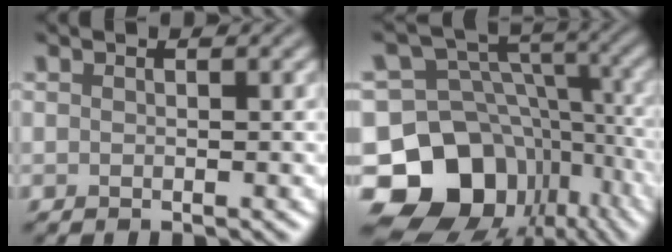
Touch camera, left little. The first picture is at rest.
{"total": 14.4, "force": [-6.6, 11.1, 6.3], "torque": [-0.121, 0.014, -0.105]}